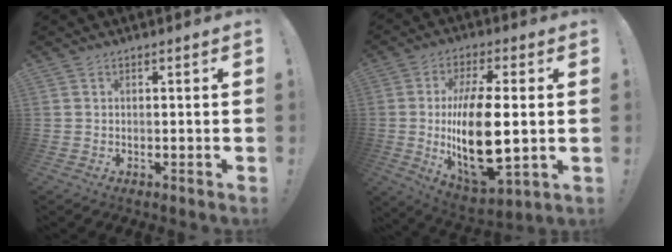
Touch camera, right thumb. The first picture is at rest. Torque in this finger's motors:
{"motor_torque": [2.69, 2.32, 2.36, -0.41, 0.82]}